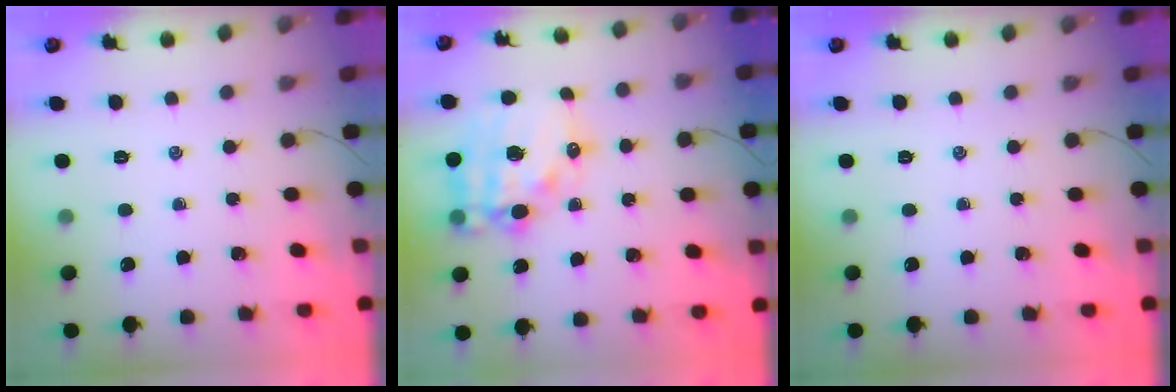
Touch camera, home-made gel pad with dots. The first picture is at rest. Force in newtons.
{"total": 17.8, "press": 17.4, "slide": 3.8}
{"total": 0.0}